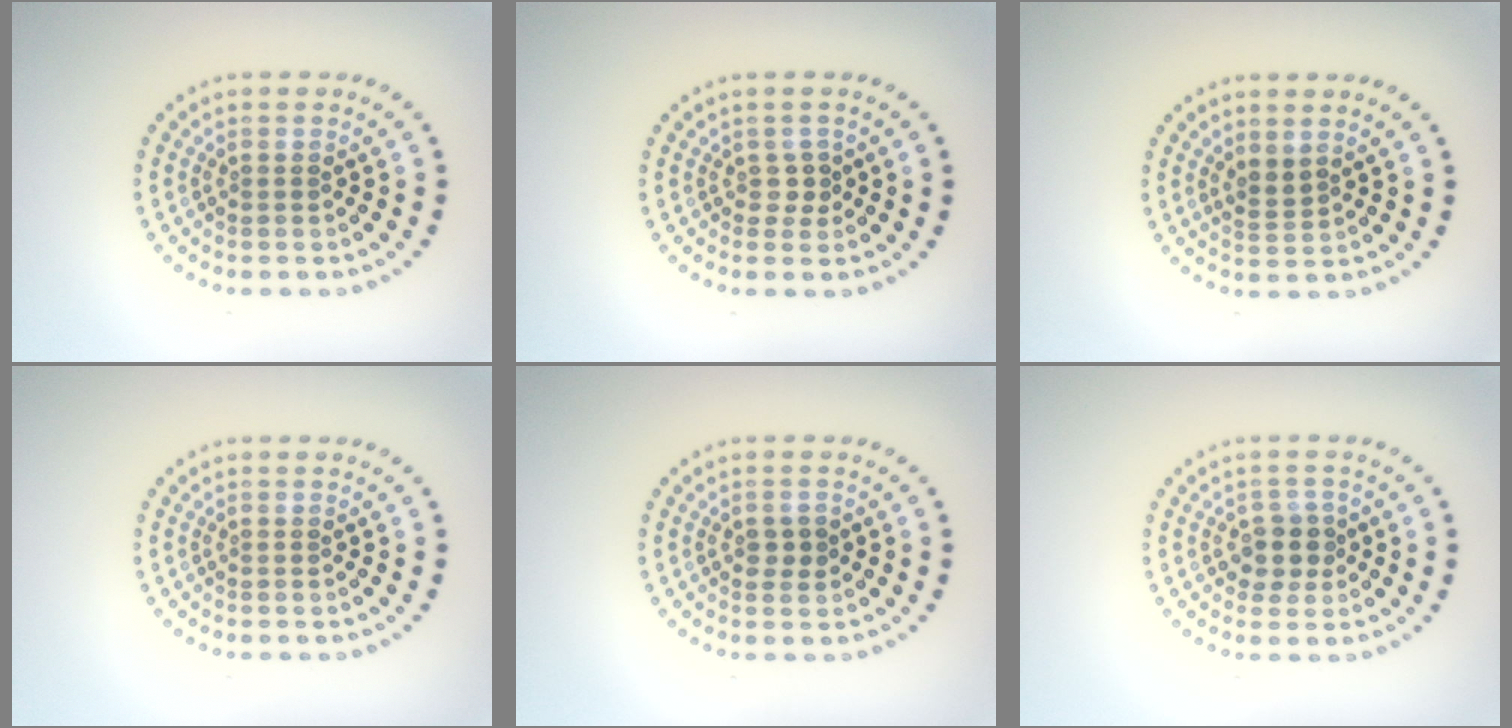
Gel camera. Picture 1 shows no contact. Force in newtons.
{"total": 1.0, "press": 0.9, "slide": 0.5}
{"total": 1.5, "press": 1.1, "slide": 0.9}
{"total": 0.0}
{"total": 1.5, "press": 1.5, "slide": 0.1}
{"total": 2.4, "press": 2.2, "slide": 1.0}